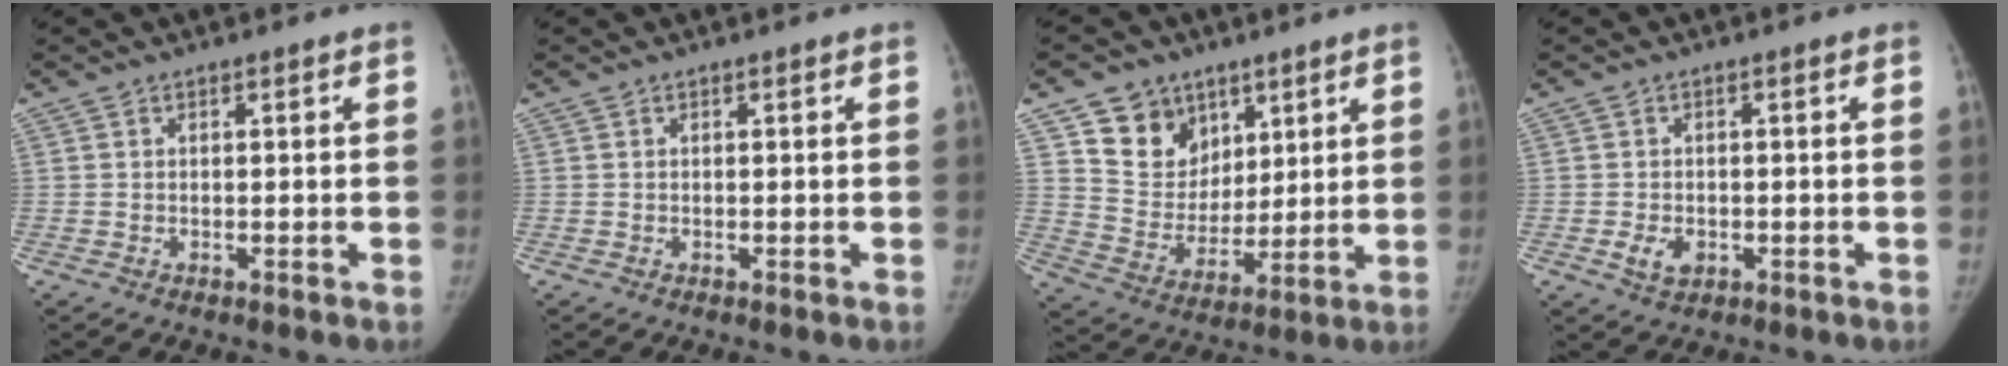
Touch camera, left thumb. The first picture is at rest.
{"total": 0.0}
{"total": 11.9, "force": [7.0, 9.2, 3.0], "torque": [-0.011, -0.043, 0.136]}
{"total": 3.4, "force": [-1.0, 2.4, 2.1], "torque": [-0.030, 0.003, -0.011]}